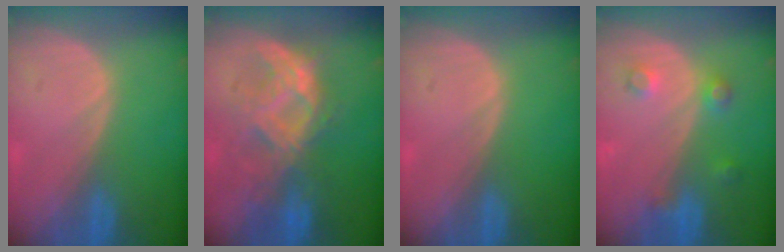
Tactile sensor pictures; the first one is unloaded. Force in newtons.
{"total": 8.2, "press": 8.1, "slide": 1.3}
{"total": 0.0}
{"total": 3.7, "press": 3.4, "slide": 1.5}